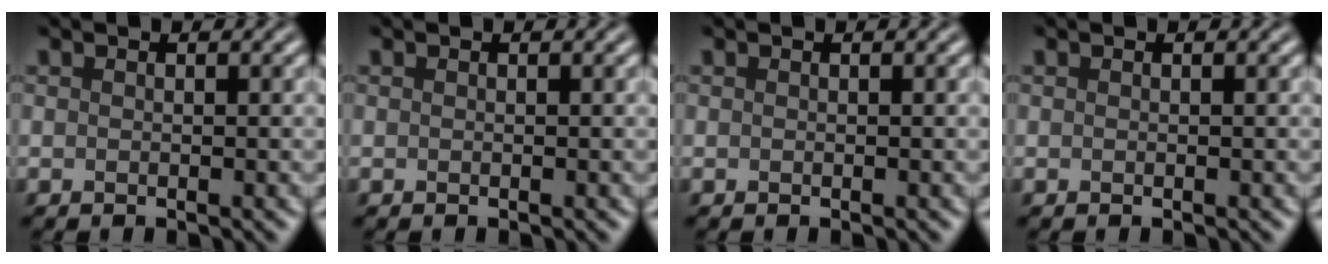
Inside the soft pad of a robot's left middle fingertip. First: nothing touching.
{"total": 0.0}
{"total": 0.0}
{"total": 0.0}